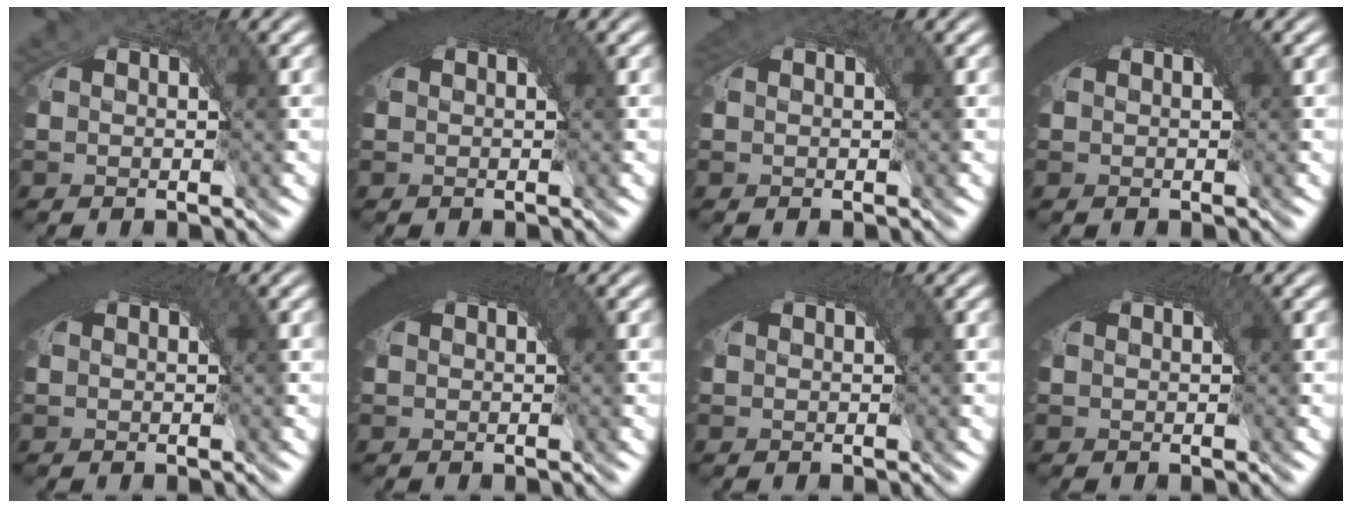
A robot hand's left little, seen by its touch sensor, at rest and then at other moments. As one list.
[{"total": 5.1, "force": [1.7, 1.8, 4.5], "torque": [-0.053, 0.013, 0.019]}, {"total": 0.6, "force": [0.2, -0.1, 0.6], "torque": [-0.001, -0.001, 0.004]}, {"total": 6.1, "force": [2.0, 2.1, 5.3], "torque": [-0.063, 0.017, 0.021]}, {"total": 4.7, "force": [1.6, 1.6, 4.1], "torque": [-0.047, 0.012, 0.019]}, {"total": 6.6, "force": [1.9, 2.5, 5.8], "torque": [-0.071, 0.016, 0.020]}, {"total": 4.4, "force": [1.5, 1.5, 3.9], "torque": [-0.046, 0.011, 0.017]}, {"total": 5.4, "force": [1.9, 1.8, 4.7], "torque": [-0.054, 0.016, 0.021]}]